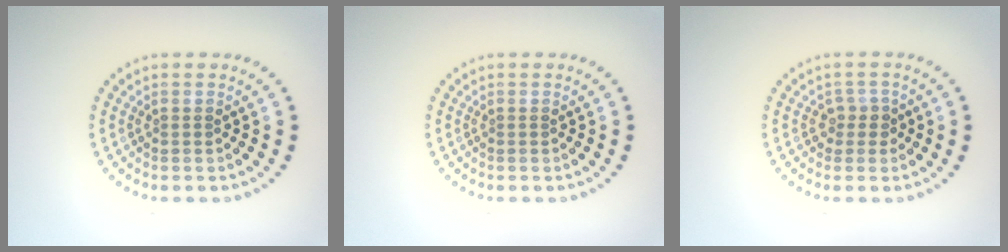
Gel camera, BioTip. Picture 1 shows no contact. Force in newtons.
{"total": 0.0}
{"total": 1.6, "press": 1.3, "slide": 1.0}